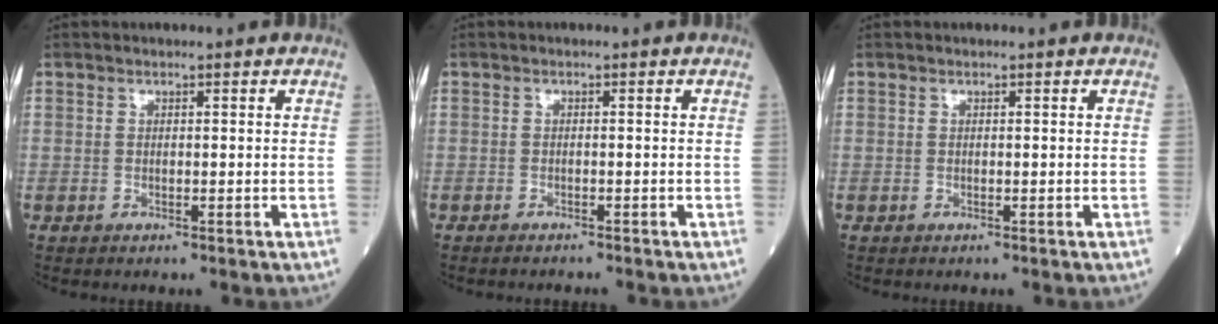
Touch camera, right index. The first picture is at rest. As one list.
[{"total": 2.4, "force": [-2.3, 0.1, 0.8], "torque": [-0.012, -0.003, -0.028]}, {"total": 0.0}]